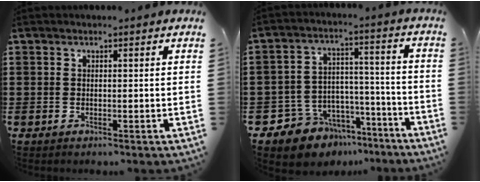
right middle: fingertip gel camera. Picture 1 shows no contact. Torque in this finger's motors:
{"motor_torque": [1.28, -0.86, 0.12, 0.08]}